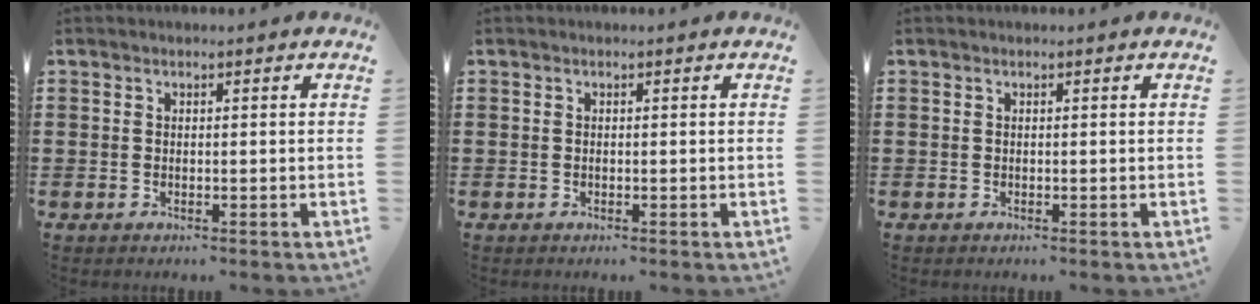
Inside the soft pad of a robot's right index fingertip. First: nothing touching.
{"total": 0.0}
{"total": 0.0}